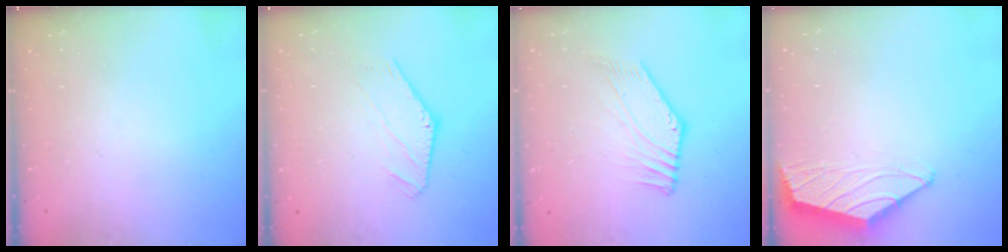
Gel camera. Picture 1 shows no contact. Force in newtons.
{"total": 1.1, "press": 1.1, "slide": 0.2}
{"total": 0.6, "press": 0.2, "slide": 0.6}
{"total": 1.4, "press": 1.3, "slide": 0.5}